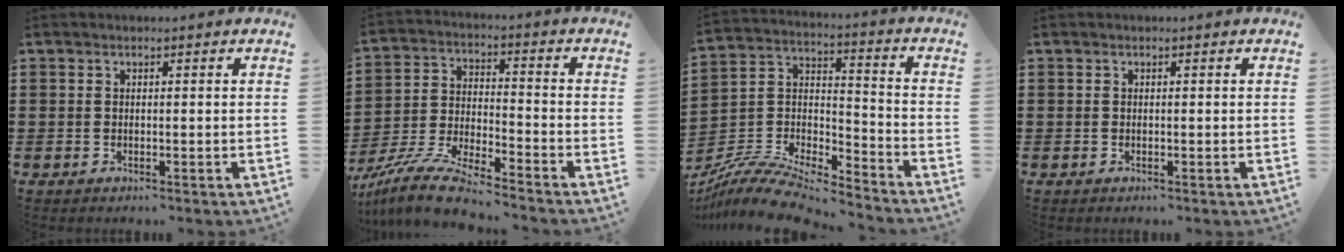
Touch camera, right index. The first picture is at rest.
{"total": 9.3, "force": [-8.6, 0.3, 3.5], "torque": [-0.091, 0.002, -0.175]}
{"total": 10.4, "force": [-9.4, 2.2, 3.8], "torque": [-0.080, 0.019, -0.189]}
{"total": 0.0}